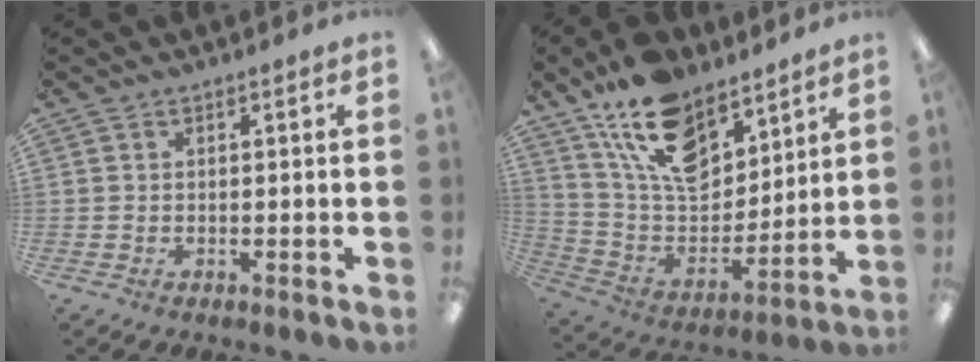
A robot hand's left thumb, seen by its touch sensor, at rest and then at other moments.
{"total": 18.1, "force": [12.2, 9.8, 9.1], "torque": [-0.169, -0.065, 0.226]}